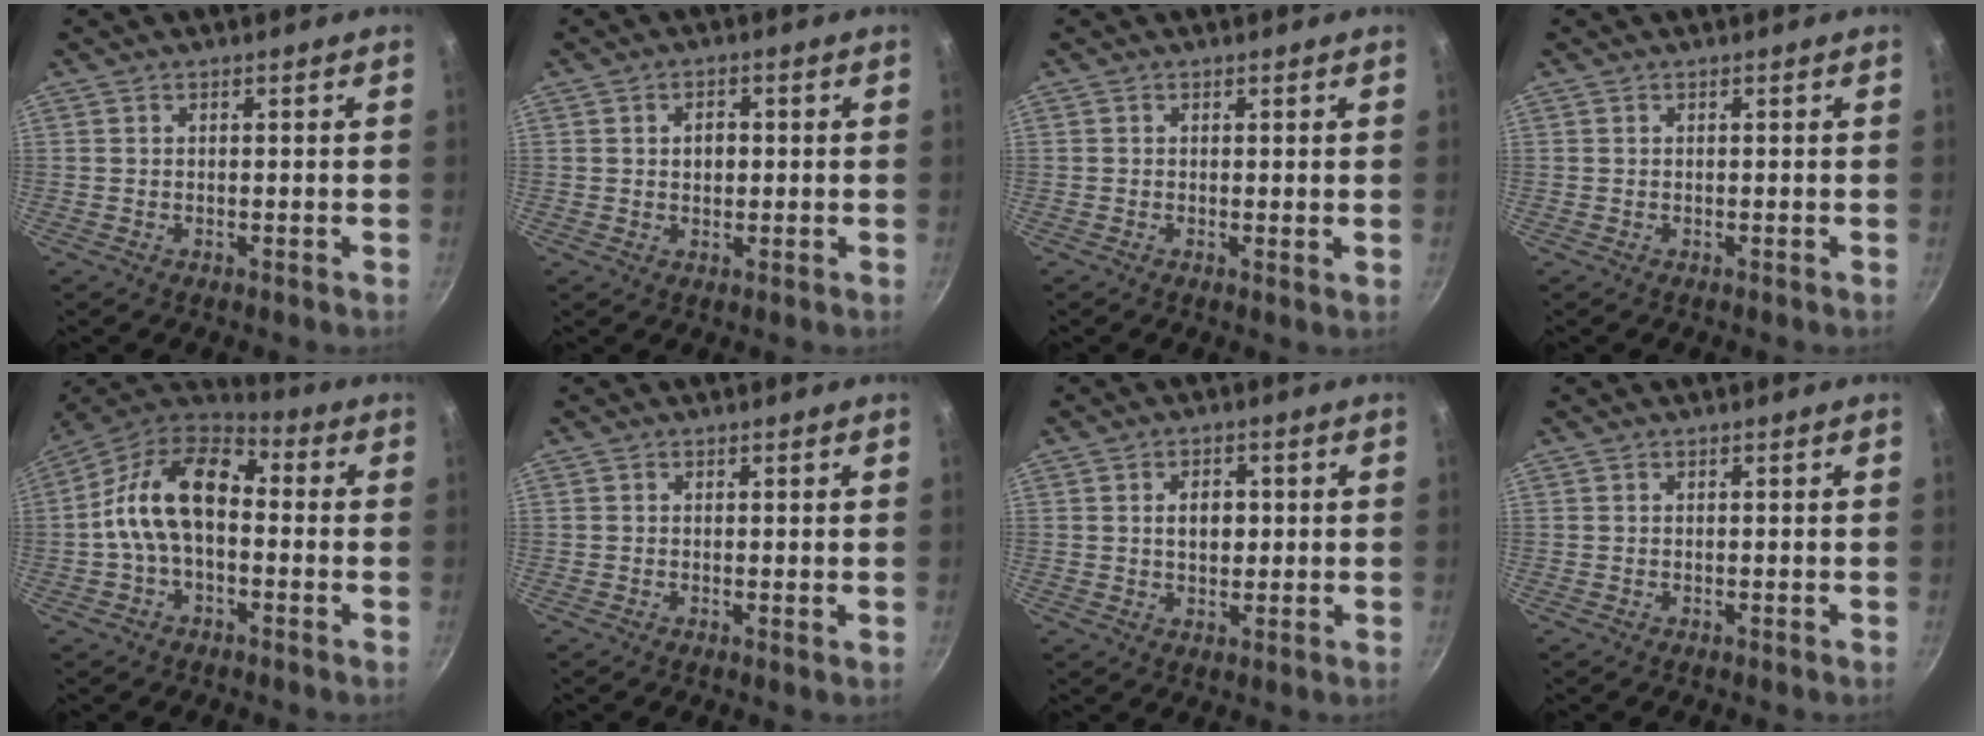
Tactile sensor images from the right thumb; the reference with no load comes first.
{"total": 3.2, "force": [0.3, 2.3, 2.2], "torque": [-0.024, 0.003, 0.005]}
{"total": 0.6, "force": [0.2, 0.2, 0.5], "torque": [-0.007, -0.008, 0.000]}
{"total": 0.0}
{"total": 14.8, "force": [-0.6, 9.1, 11.7], "torque": [-0.190, 0.044, -0.031]}
{"total": 0.0}
{"total": 4.7, "force": [0.6, 3.1, 3.4], "torque": [-0.037, 0.001, 0.008]}
{"total": 0.0}